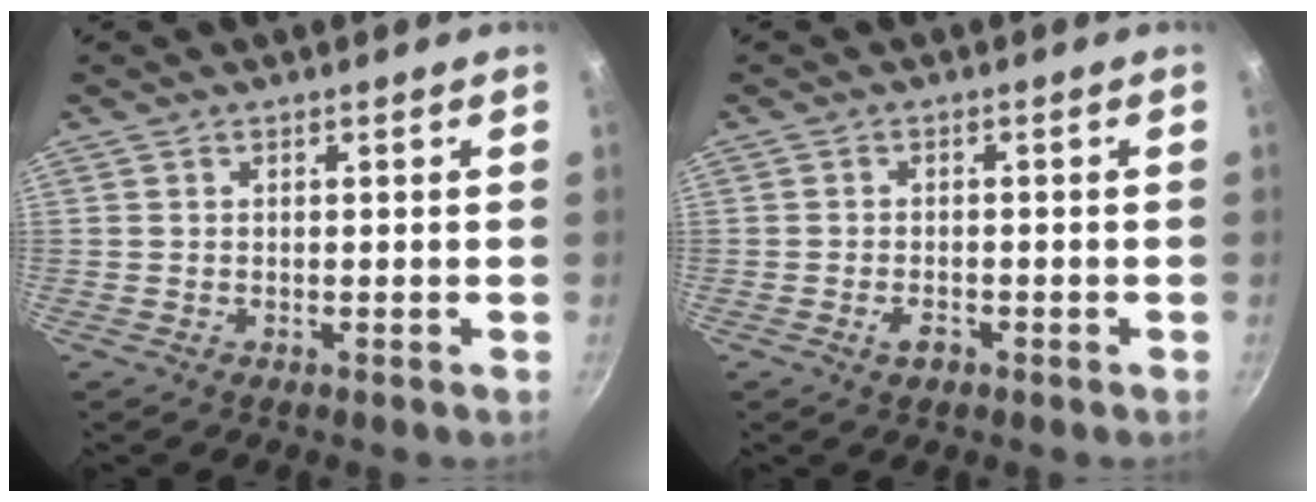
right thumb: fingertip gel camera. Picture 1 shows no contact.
{"total": 2.5, "force": [-1.3, 1.4, 1.6], "torque": [-0.026, 0.011, -0.023]}